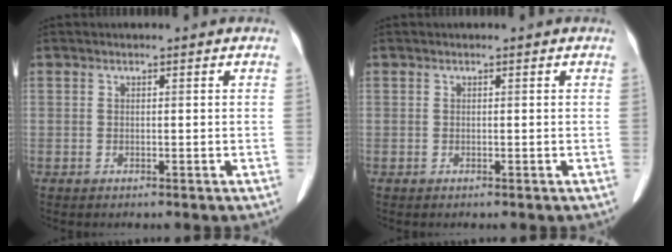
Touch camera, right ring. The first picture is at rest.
{"total": 0.0}